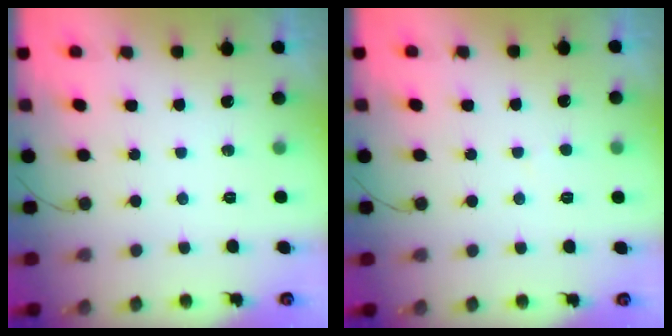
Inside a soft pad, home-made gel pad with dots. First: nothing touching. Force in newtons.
{"total": 2.4, "press": 2.4, "slide": 0.2}